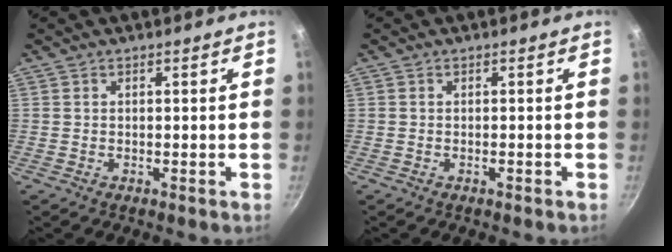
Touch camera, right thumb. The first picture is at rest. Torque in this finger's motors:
{"motor_torque": [-0.45, -0.20, -0.15, -0.23, 0.07]}